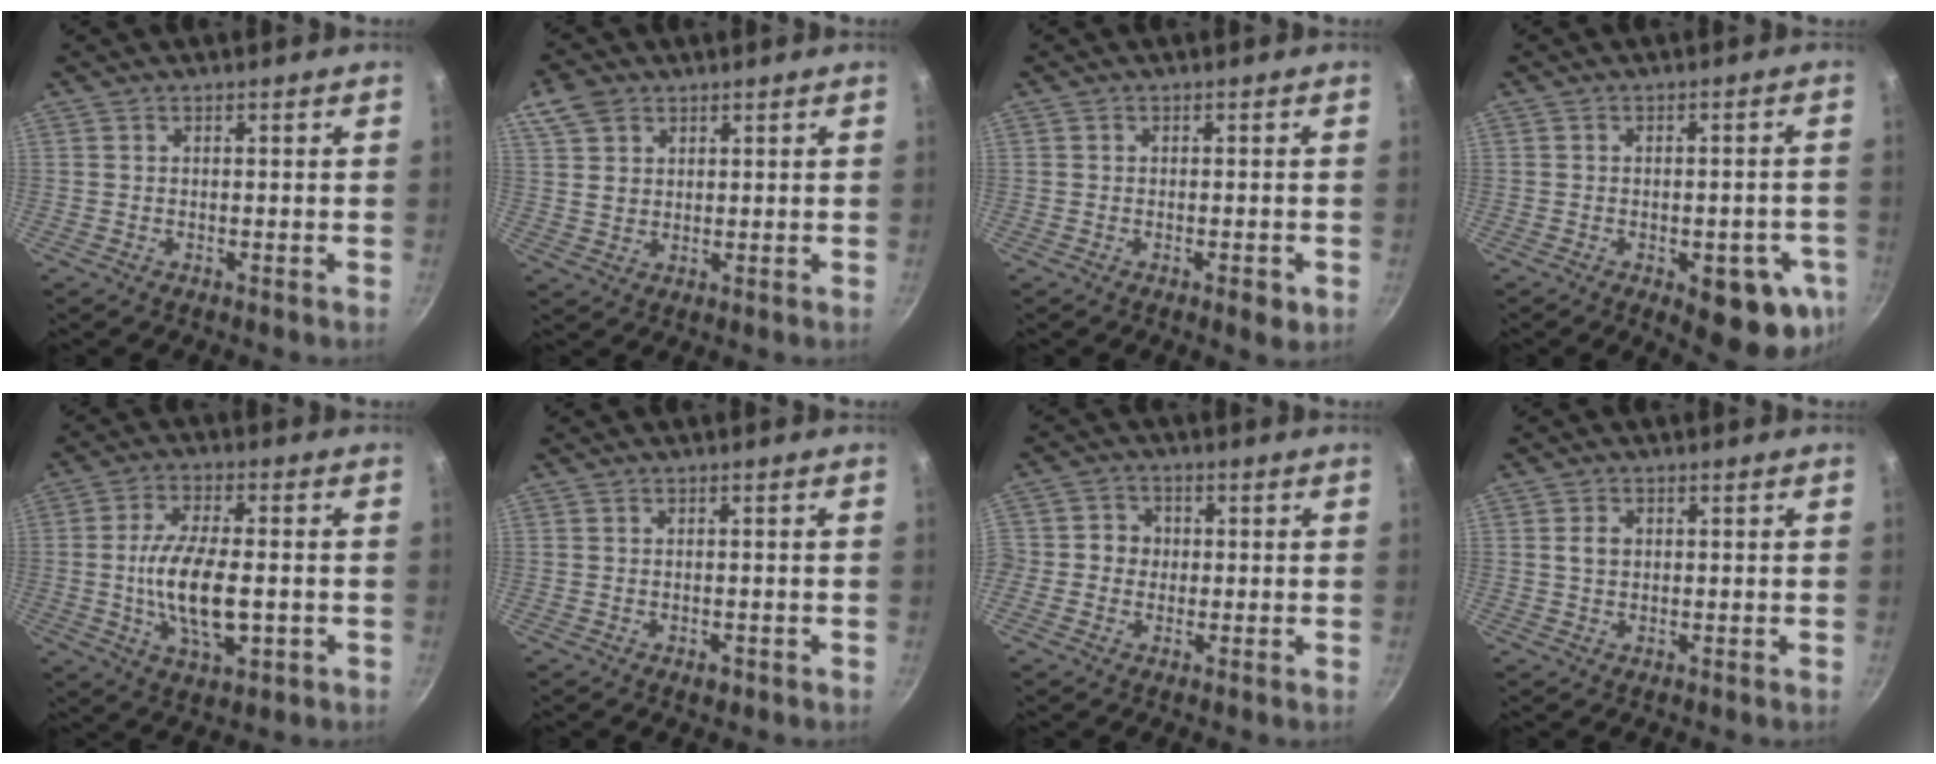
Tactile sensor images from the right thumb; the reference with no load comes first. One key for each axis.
{"total": 6.6, "fx": 3.6, "fy": 4.6, "fz": 3.0, "tx": -0.043, "ty": -0.008, "tz": 0.067}
{"total": 2.8, "fx": -1.1, "fy": 1.0, "fz": 2.3, "tx": -0.031, "ty": 0.005, "tz": -0.015}
{"total": 12.4, "fx": -4.2, "fy": 5.4, "fz": 10.3, "tx": -0.084, "ty": 0.006, "tz": -0.048}
{"total": 13.1, "fx": -1.9, "fy": 5.7, "fz": 11.6, "tx": -0.204, "ty": 0.007, "tz": -0.032}
{"total": 1.7, "fx": -0.8, "fy": 0.9, "fz": 1.1, "tx": -0.016, "ty": 0.005, "tz": -0.009}
{"total": 4.1, "fx": -0.4, "fy": 4.0, "fz": 1.1, "tx": 0.008, "ty": 0.008, "tz": -0.023}
{"total": 2.4, "fx": 0.4, "fy": 1.8, "fz": 1.5, "tx": -0.021, "ty": 0.004, "tz": 0.007}